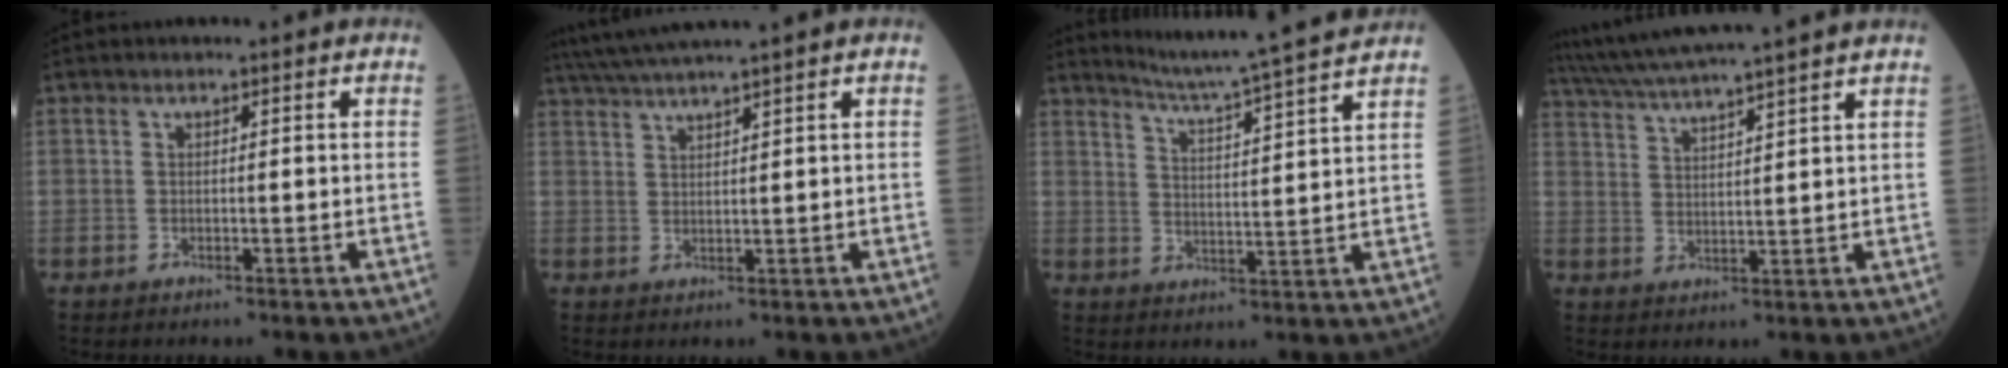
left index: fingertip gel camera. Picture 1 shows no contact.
{"total": 7.0, "force": [5.9, -1.7, 3.4], "torque": [-0.059, 0.020, 0.104]}
{"total": 13.3, "force": [12.1, -2.6, 4.8], "torque": [-0.084, -0.028, 0.170]}
{"total": 14.0, "force": [12.3, -1.7, 6.5], "torque": [-0.121, 0.010, 0.187]}